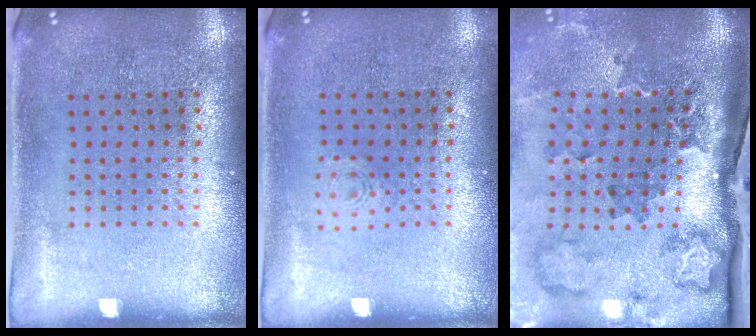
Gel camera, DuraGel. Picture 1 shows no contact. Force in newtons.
{"total": 0.6, "press": 0.6, "slide": 0.1}
{"total": 3.5, "press": 2.3, "slide": 2.6}